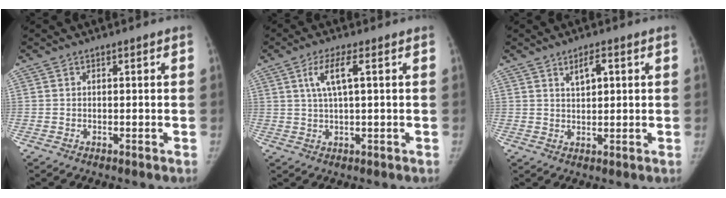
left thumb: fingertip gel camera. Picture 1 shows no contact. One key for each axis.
{"total": 5.2, "fx": 1.6, "fy": 1.0, "fz": 4.8, "tx": -0.110, "ty": 0.007, "tz": 0.034}
{"total": 3.6, "fx": 1.6, "fy": 1.5, "fz": 2.8, "tx": -0.041, "ty": -0.004, "tz": 0.028}